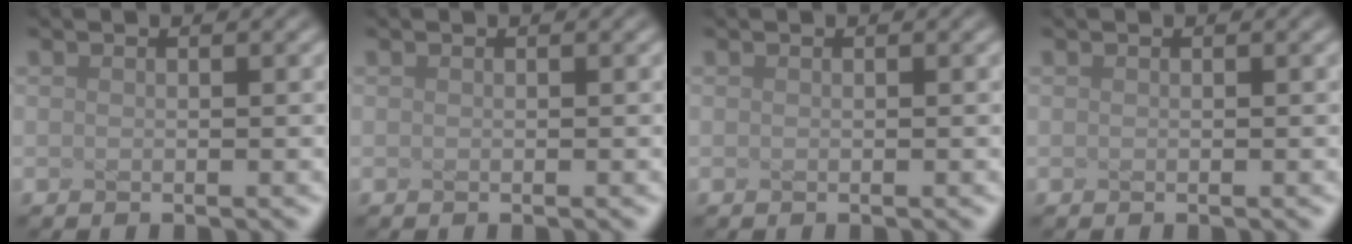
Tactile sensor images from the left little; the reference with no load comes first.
{"total": 0.0}
{"total": 0.0}
{"total": 0.0}